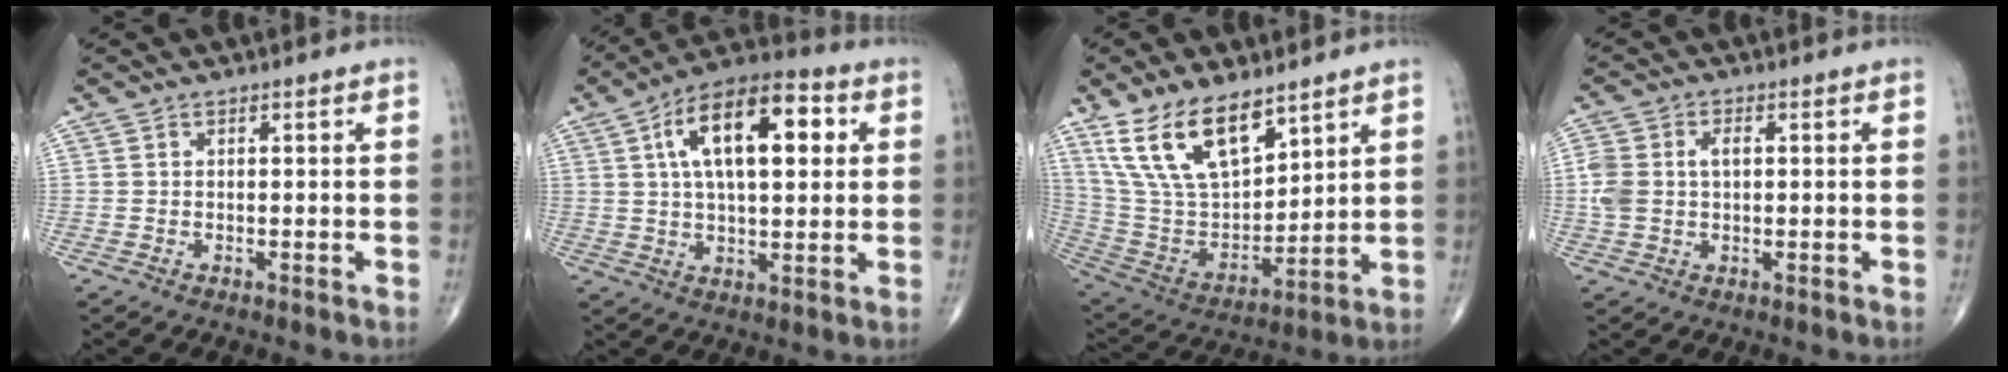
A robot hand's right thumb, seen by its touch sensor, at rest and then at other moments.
{"total": 17.3, "force": [4.6, 7.9, 14.6], "torque": [-0.218, 0.013, 0.067]}
{"total": 17.5, "force": [11.0, 8.1, 11.0], "torque": [-0.176, -0.048, 0.230]}
{"total": 7.0, "force": [0.7, 4.5, 5.3], "torque": [-0.129, 0.018, 0.016]}